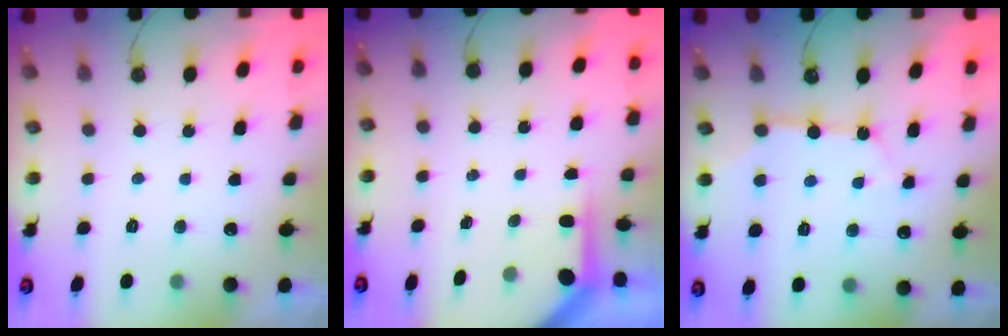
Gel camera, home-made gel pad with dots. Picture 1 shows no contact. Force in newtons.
{"total": 3.5, "press": 3.5, "slide": 0.3}
{"total": 9.5, "press": 9.5, "slide": 0.9}